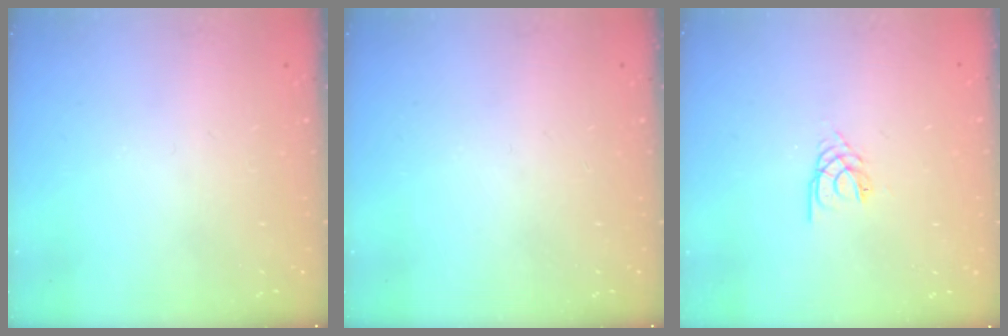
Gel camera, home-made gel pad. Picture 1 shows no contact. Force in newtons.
{"total": 0.0}
{"total": 2.2, "press": 2.1, "slide": 0.4}